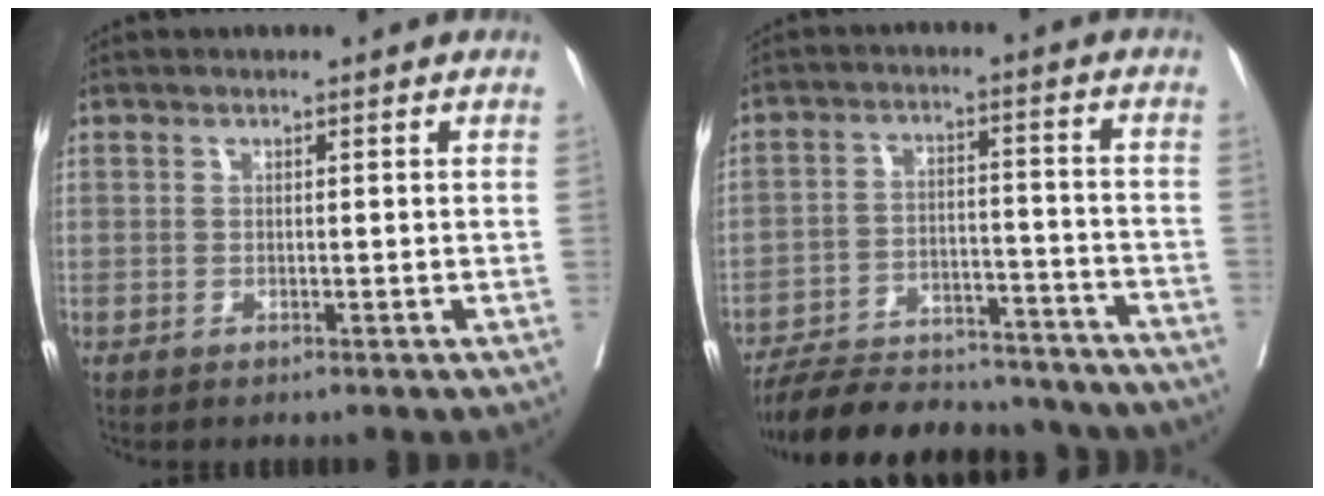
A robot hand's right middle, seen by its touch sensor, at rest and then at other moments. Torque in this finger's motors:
{"motor_torque": [0.98, -1.16, 0.57, 0.12]}